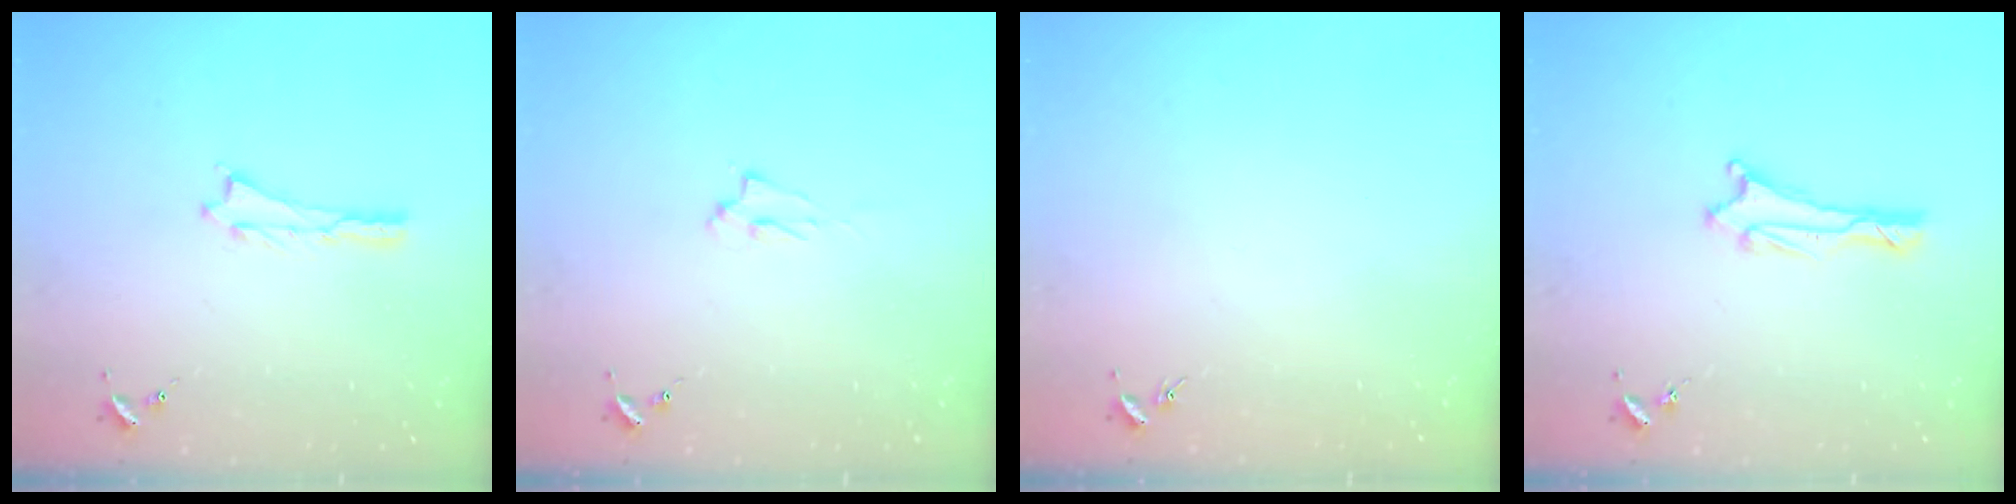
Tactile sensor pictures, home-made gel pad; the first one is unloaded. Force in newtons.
{"total": 1.4, "press": 1.3, "slide": 0.3}
{"total": 0.0}
{"total": 1.1, "press": 1.1, "slide": 0.1}